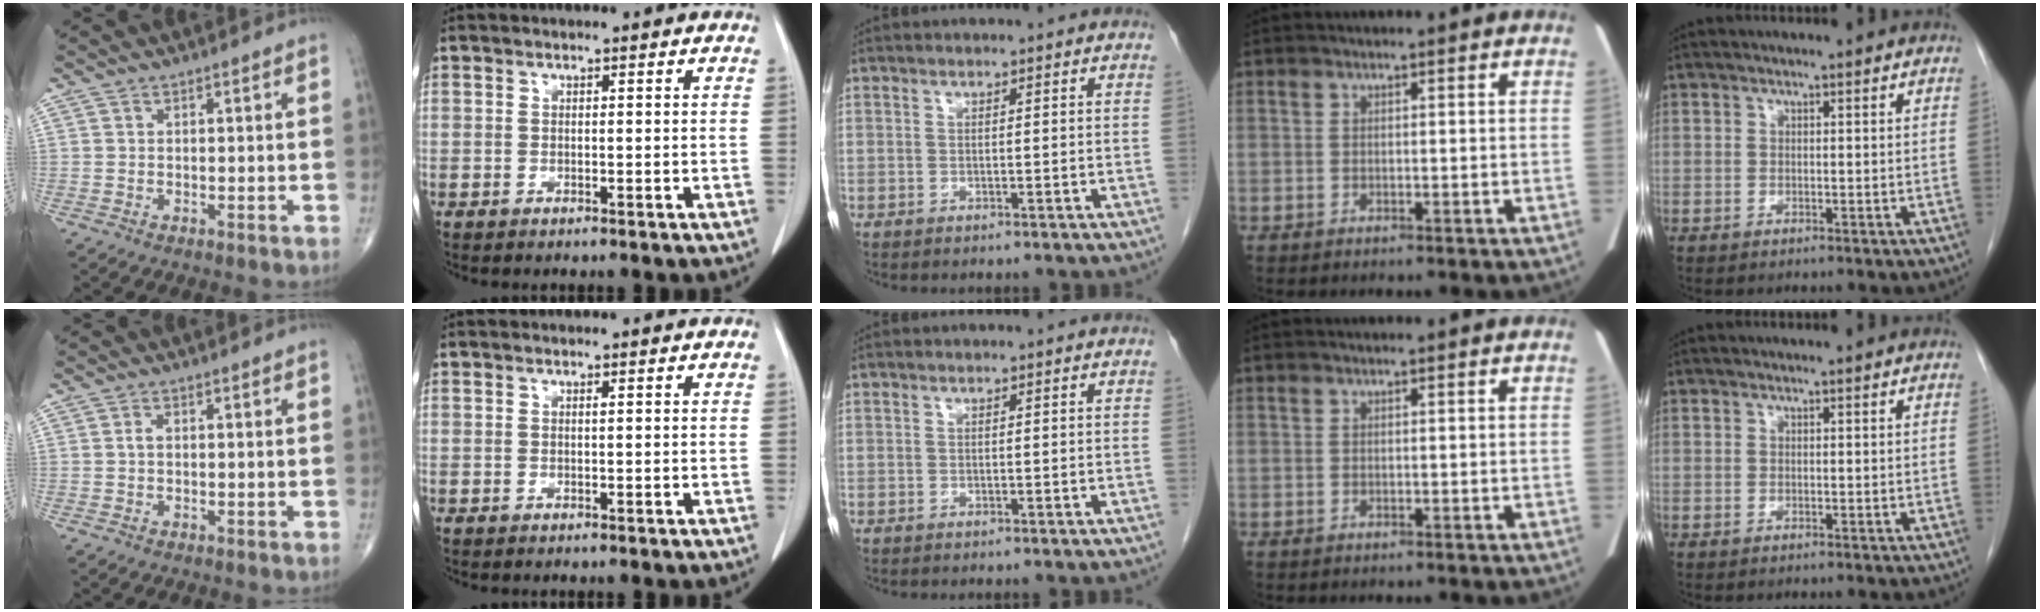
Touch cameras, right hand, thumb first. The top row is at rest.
{"thumb": {"total": 1.0, "force": [0.0, 0.6, 0.8], "torque": [-0.016, 0.001, -0.003]}}